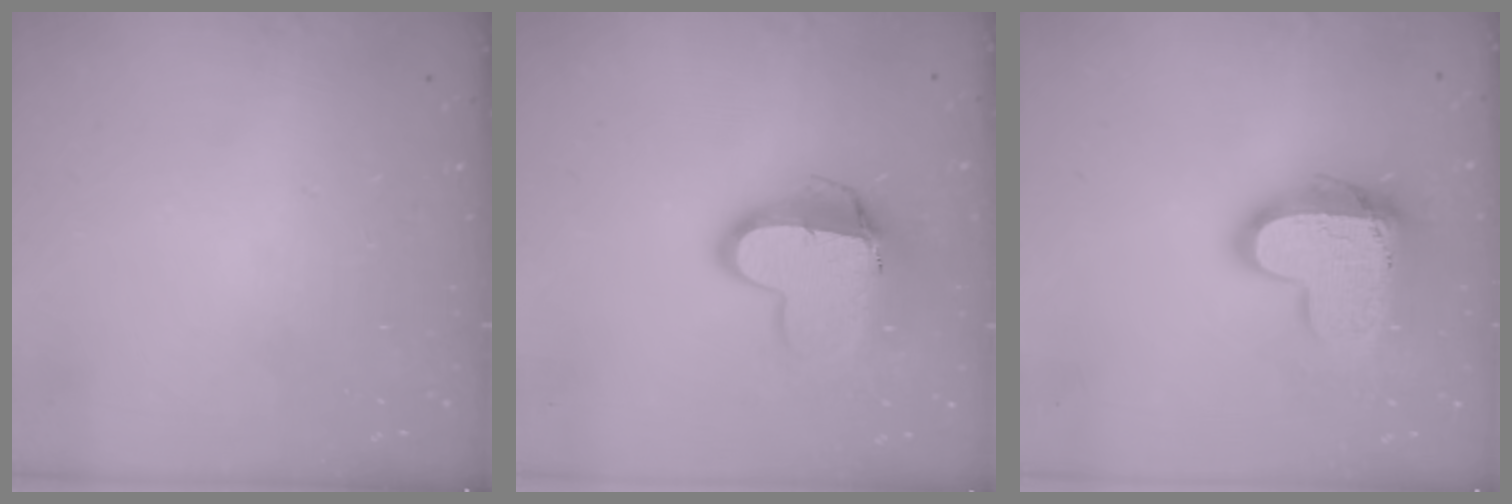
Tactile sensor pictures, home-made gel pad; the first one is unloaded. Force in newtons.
{"total": 13.5, "press": 13.5, "slide": 1.2}
{"total": 16.3, "press": 16.3, "slide": 1.0}